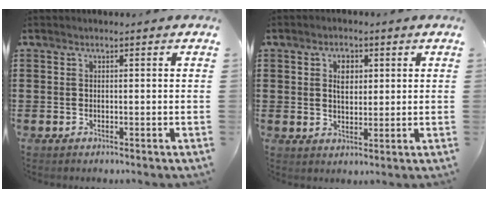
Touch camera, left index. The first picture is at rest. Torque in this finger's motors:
{"motor_torque": [-0.72, 1.02, -0.05, -0.01]}